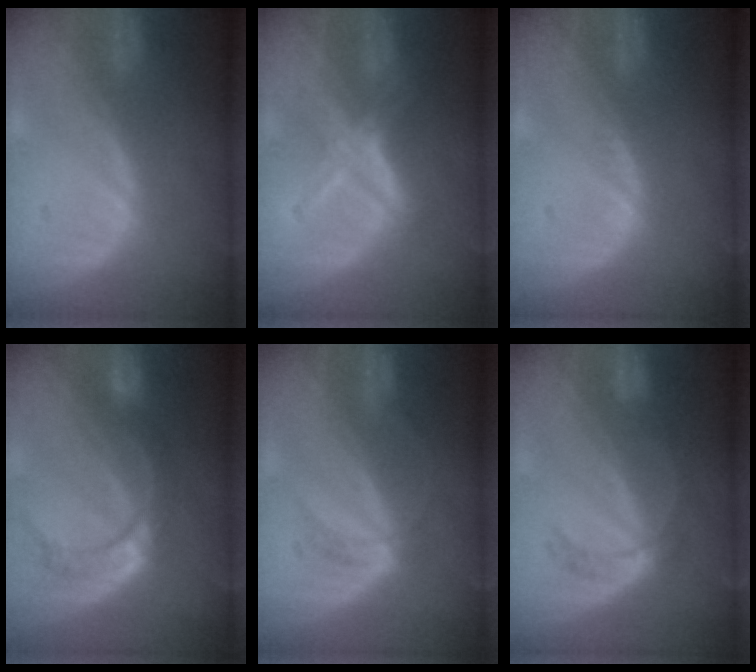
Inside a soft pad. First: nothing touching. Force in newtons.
{"total": 5.7, "press": 5.5, "slide": 1.8}
{"total": 0.7, "press": 0.6, "slide": 0.4}
{"total": 8.8, "press": 7.3, "slide": 4.9}
{"total": 3.2, "press": 2.9, "slide": 1.3}
{"total": 5.4, "press": 4.7, "slide": 2.5}